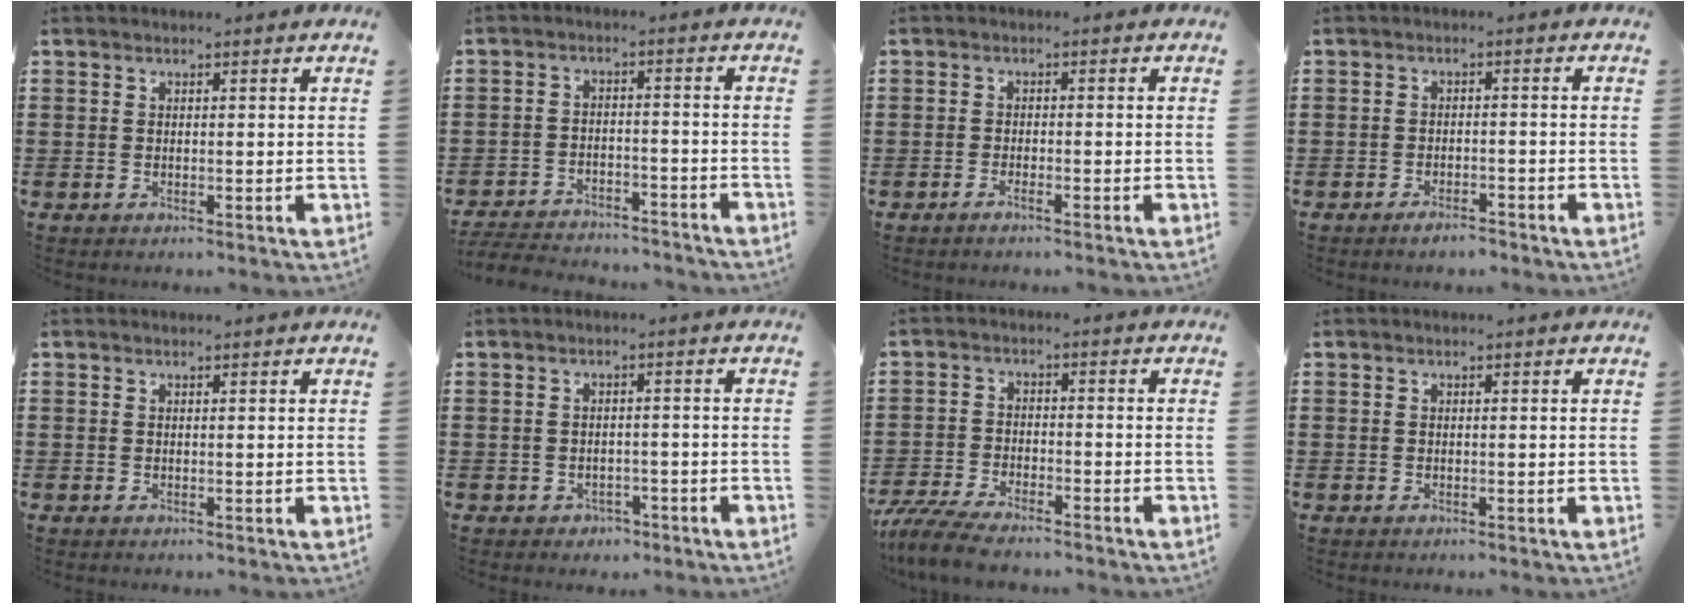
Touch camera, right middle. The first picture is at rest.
{"total": 4.1, "force": [-4.0, 0.5, 0.4], "torque": [-0.016, 0.001, -0.087]}
{"total": 1.1, "force": [-0.7, 0.0, 0.8], "torque": [-0.014, -0.004, -0.012]}
{"total": 2.0, "force": [-1.8, 0.3, 0.8], "torque": [-0.017, -0.001, -0.032]}
{"total": 0.0}
{"total": 1.3, "force": [-1.0, 0.8, 0.0], "torque": [-0.008, -0.001, -0.025]}
{"total": 5.6, "force": [-5.1, 0.7, 2.2], "torque": [-0.062, -0.008, -0.103]}
{"total": 0.0}